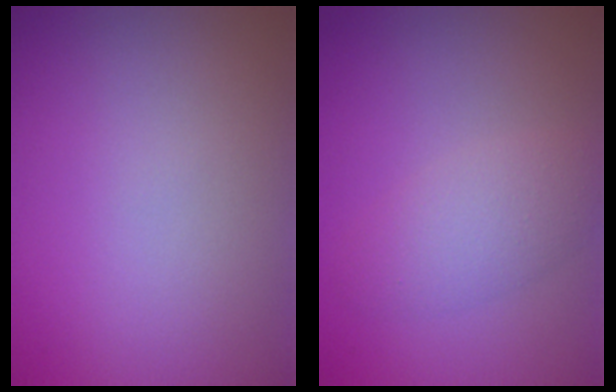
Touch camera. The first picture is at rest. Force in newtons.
{"total": 2.9, "press": 2.9, "slide": 0.2}